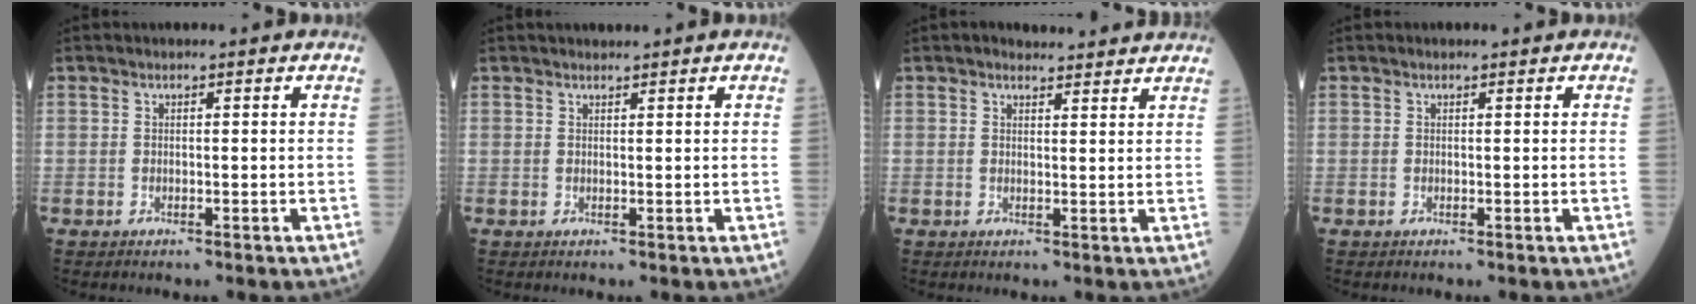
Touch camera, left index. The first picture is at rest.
{"total": 1.1, "force": [1.1, -0.2, 0.2], "torque": [0.001, 0.010, 0.023]}
{"total": 4.5, "force": [4.3, 1.0, 0.9], "torque": [-0.011, 0.007, 0.045]}
{"total": 0.0}